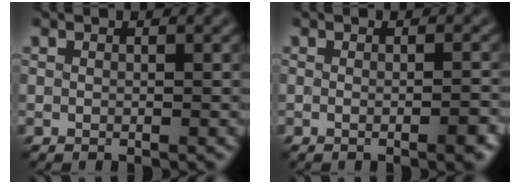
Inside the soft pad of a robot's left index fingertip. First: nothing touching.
{"total": 2.8, "force": [-0.7, 1.0, 2.5], "torque": [-0.015, 0.006, -0.011]}